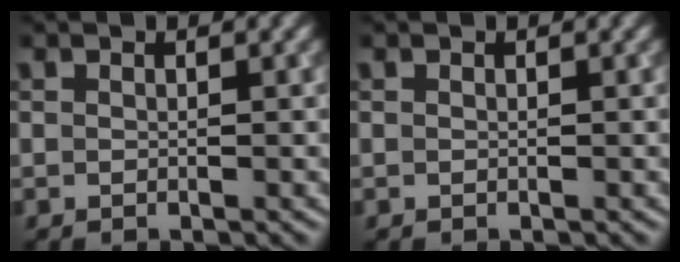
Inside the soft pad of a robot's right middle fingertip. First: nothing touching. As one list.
[{"total": 0.0}]